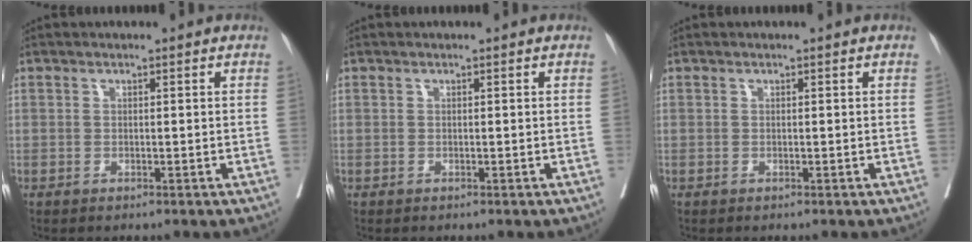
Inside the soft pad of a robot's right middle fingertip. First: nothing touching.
{"total": 0.0}
{"total": 0.0}